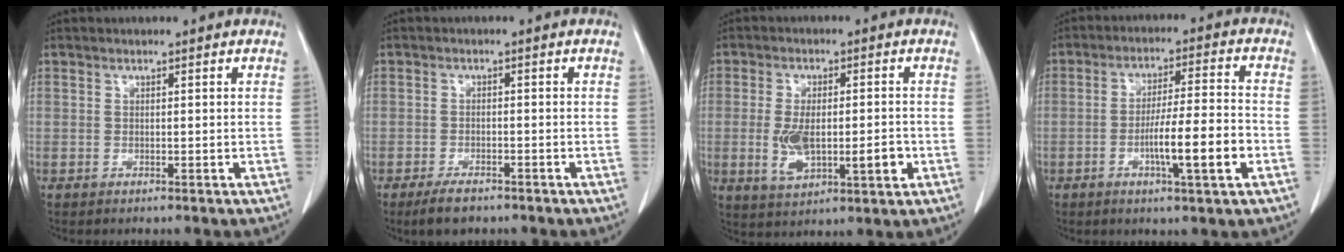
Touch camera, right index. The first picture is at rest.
{"total": 3.8, "force": [-2.9, 1.6, 2.0], "torque": [-0.038, -0.003, -0.044]}
{"total": 9.4, "force": [-1.6, 3.6, 8.5], "torque": [-0.152, -0.001, -0.015]}
{"total": 9.7, "force": [-3.2, 0.4, 9.2], "torque": [-0.152, 0.002, -0.051]}